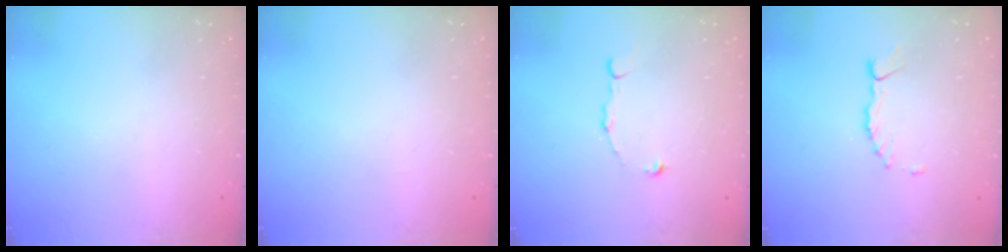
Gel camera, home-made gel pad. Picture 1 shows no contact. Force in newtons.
{"total": 0.0}
{"total": 2.8, "press": 2.8, "slide": 0.1}
{"total": 1.5, "press": 1.5, "slide": 0.3}